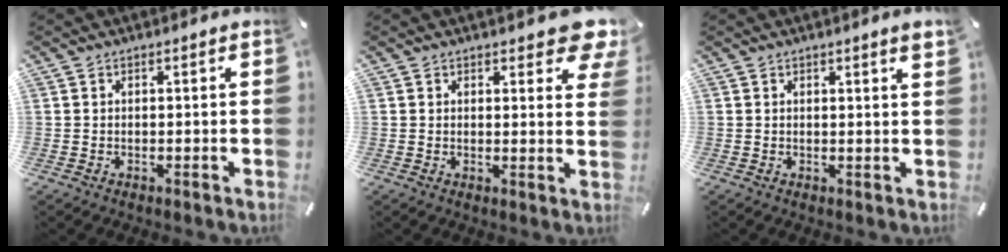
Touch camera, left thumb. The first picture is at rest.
{"total": 7.0, "force": [4.7, 3.0, 4.3], "torque": [-0.048, -0.031, 0.079]}
{"total": 1.8, "force": [1.2, 0.1, 1.3], "torque": [-0.028, 0.000, 0.020]}